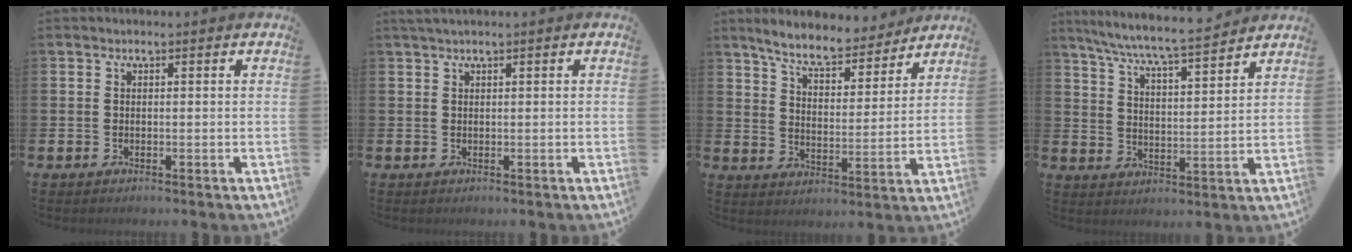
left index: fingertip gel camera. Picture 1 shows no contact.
{"total": 1.2, "force": [0.9, 0.0, 0.7], "torque": [-0.012, 0.003, 0.016]}
{"total": 7.8, "force": [7.2, 1.6, 2.5], "torque": [-0.074, -0.044, 0.124]}
{"total": 7.3, "force": [6.9, 0.0, 2.3], "torque": [-0.074, -0.048, 0.120]}